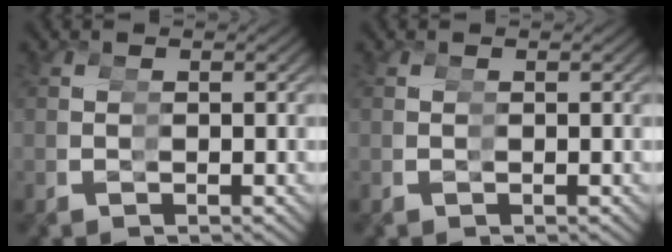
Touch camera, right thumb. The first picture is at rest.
{"total": 0.0}